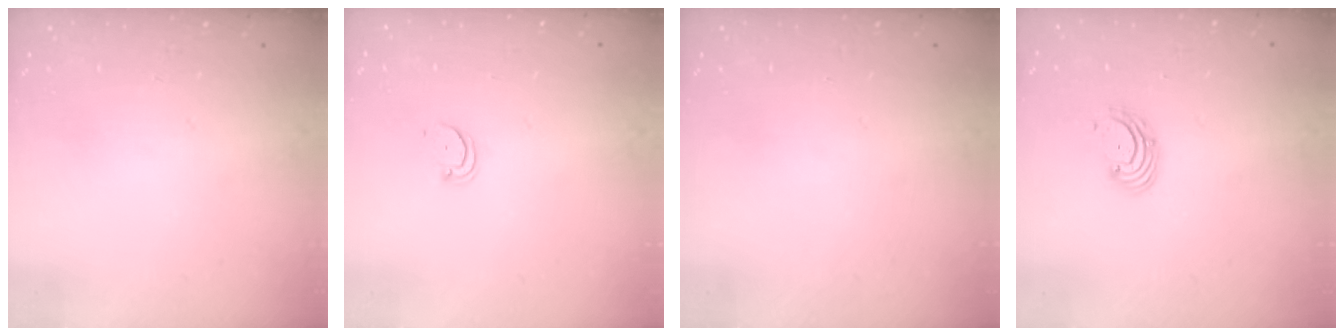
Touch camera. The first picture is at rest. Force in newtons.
{"total": 2.5, "press": 2.5, "slide": 0.2}
{"total": 0.0}
{"total": 2.9, "press": 2.9, "slide": 0.3}